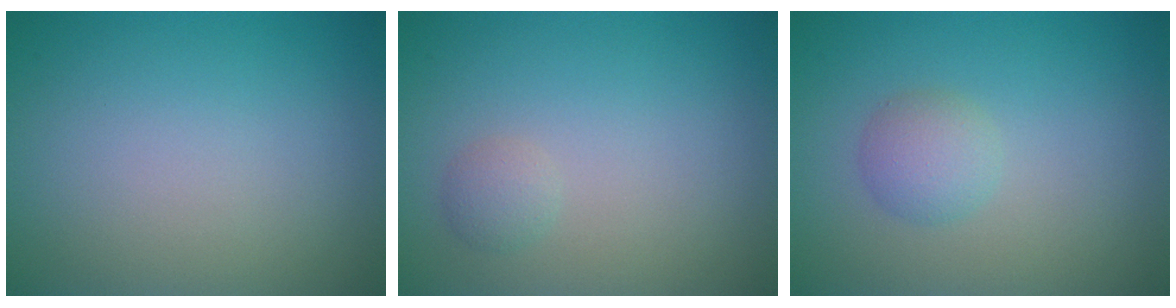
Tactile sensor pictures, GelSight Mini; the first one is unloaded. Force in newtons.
{"total": 1.1, "press": 1.1, "slide": 0.0}
{"total": 2.0, "press": 2.0, "slide": 0.0}